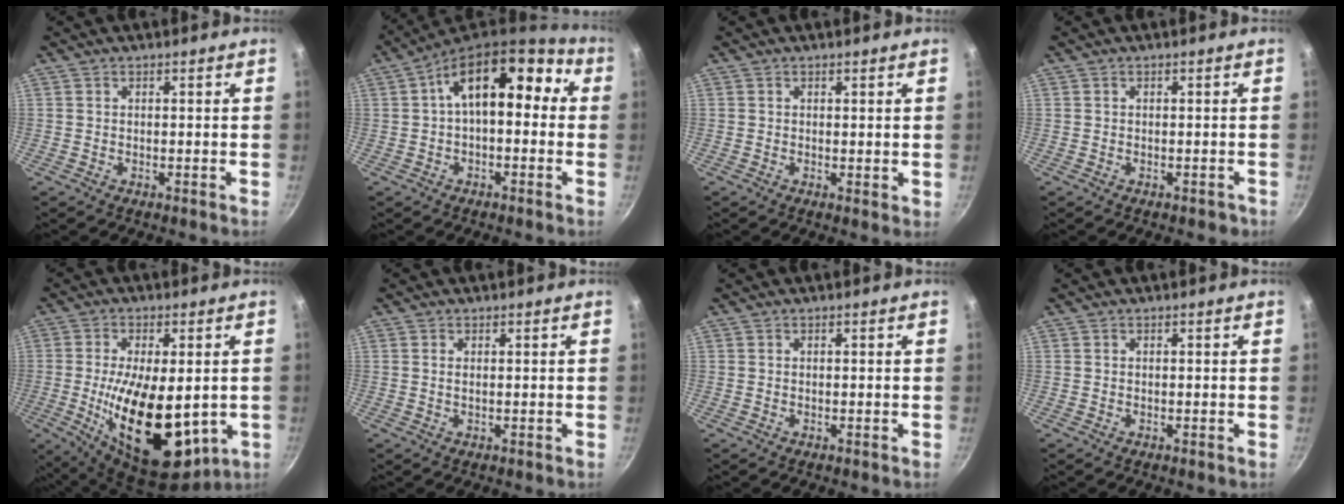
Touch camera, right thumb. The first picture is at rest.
{"total": 15.7, "force": [2.5, 8.4, 13.0], "torque": [-0.163, 0.047, 0.027]}
{"total": 1.0, "force": [0.3, 0.3, 0.9], "torque": [-0.012, -0.006, 0.004]}
{"total": 0.7, "force": [-0.5, 0.5, 0.3], "torque": [0.003, 0.006, -0.005]}
{"total": 21.3, "force": [-3.4, 9.9, 18.6], "torque": [-0.314, -0.027, -0.022]}
{"total": 0.7, "force": [0.2, 0.3, 0.6], "torque": [-0.016, 0.001, 0.007]}
{"total": 0.0}
{"total": 0.0}